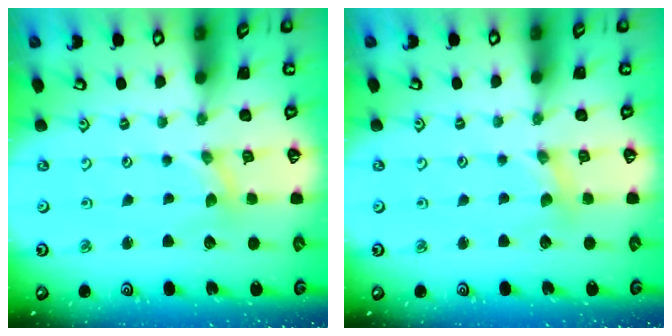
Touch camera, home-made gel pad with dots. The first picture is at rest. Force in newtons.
{"total": 1.7, "press": 1.7, "slide": 0.3}